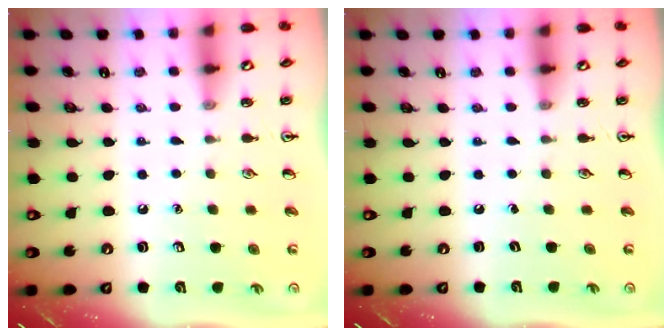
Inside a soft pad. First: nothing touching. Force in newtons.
{"total": 0.0}